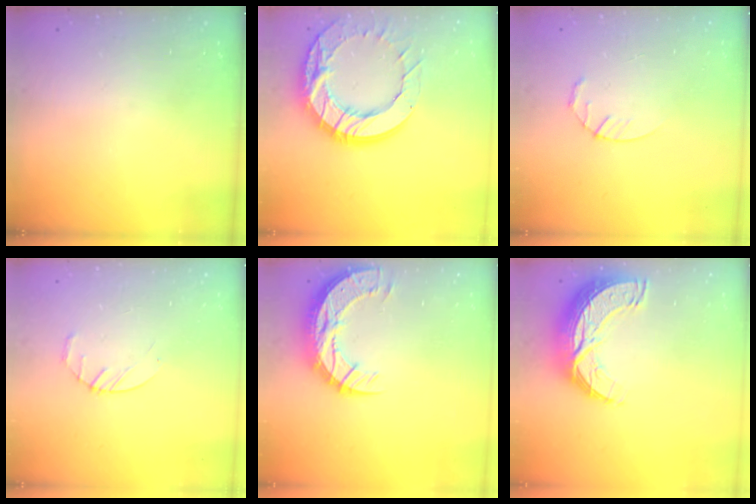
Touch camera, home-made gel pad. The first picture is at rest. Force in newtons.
{"total": 20.9, "press": 20.8, "slide": 1.9}
{"total": 3.6, "press": 3.6, "slide": 0.5}
{"total": 3.2, "press": 3.2, "slide": 0.5}
{"total": 13.2, "press": 13.2, "slide": 0.9}
{"total": 12.4, "press": 12.4, "slide": 0.9}